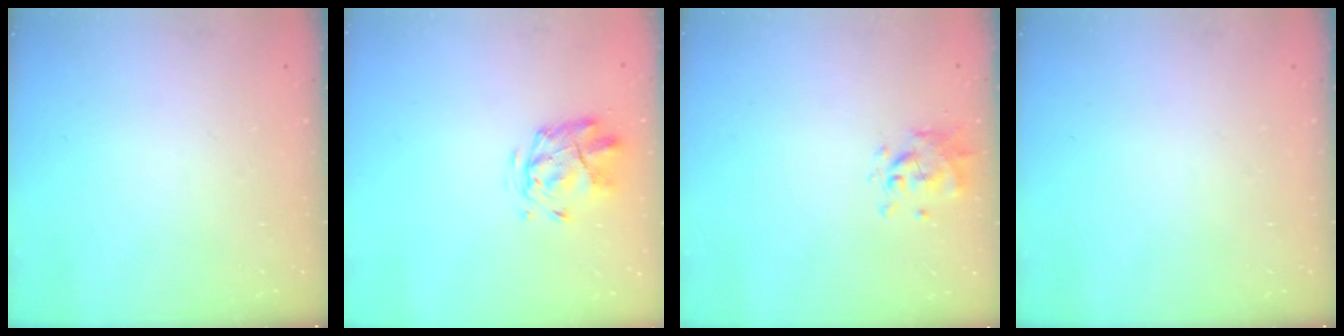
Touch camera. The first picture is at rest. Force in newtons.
{"total": 2.7, "press": 2.4, "slide": 1.2}
{"total": 0.9, "press": 0.9, "slide": 0.2}
{"total": 0.0}